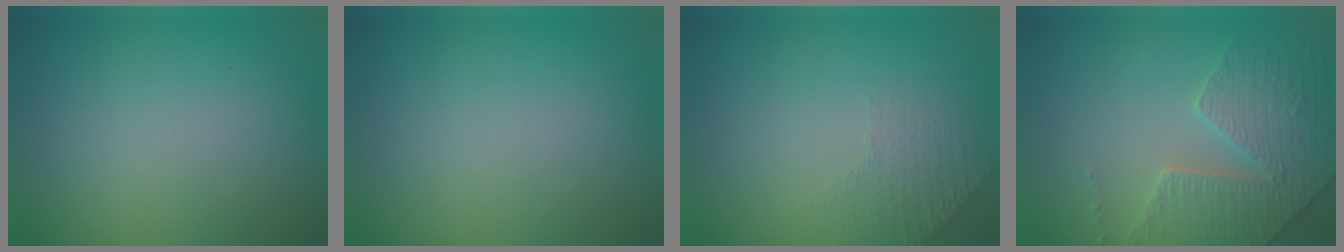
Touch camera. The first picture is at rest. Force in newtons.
{"total": 0.0}
{"total": 1.3, "press": 0.8, "slide": 1.1}
{"total": 4.2, "press": 4.1, "slide": 1.0}